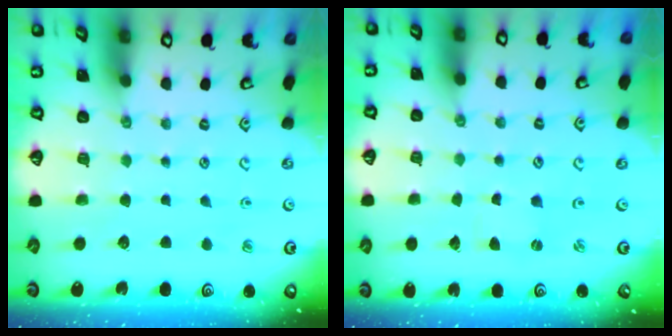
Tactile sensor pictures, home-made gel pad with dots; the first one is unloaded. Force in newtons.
{"total": 0.7, "press": 0.7, "slide": 0.1}